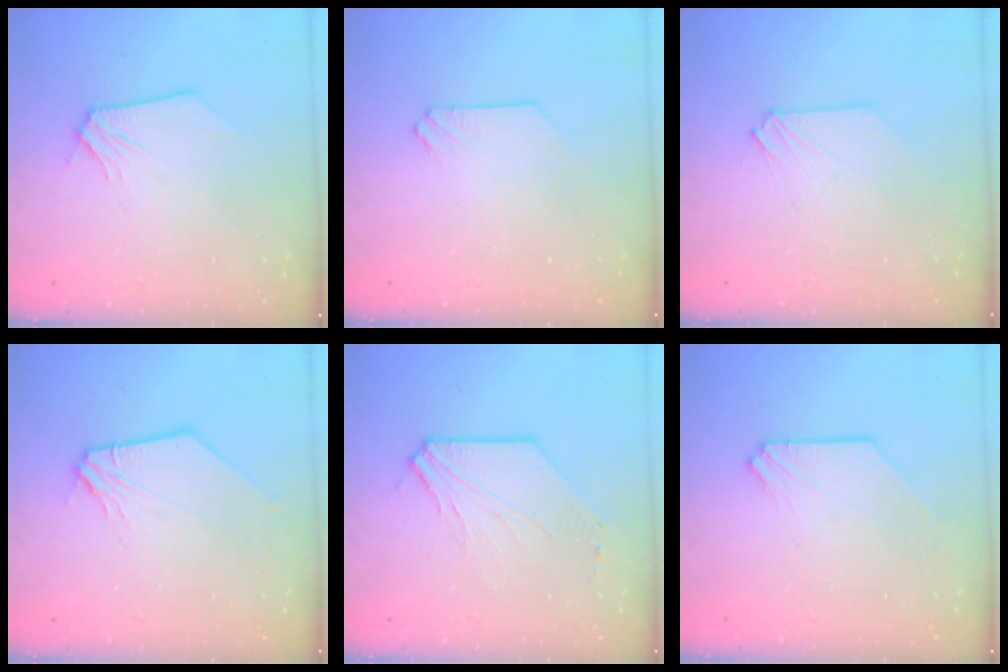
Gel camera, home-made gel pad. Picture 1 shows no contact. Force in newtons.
{"total": 0.0}
{"total": 0.0}
{"total": 5.7, "press": 5.6, "slide": 0.9}
{"total": 8.0, "press": 7.8, "slide": 1.3}
{"total": 1.2, "press": 1.2, "slide": 0.2}